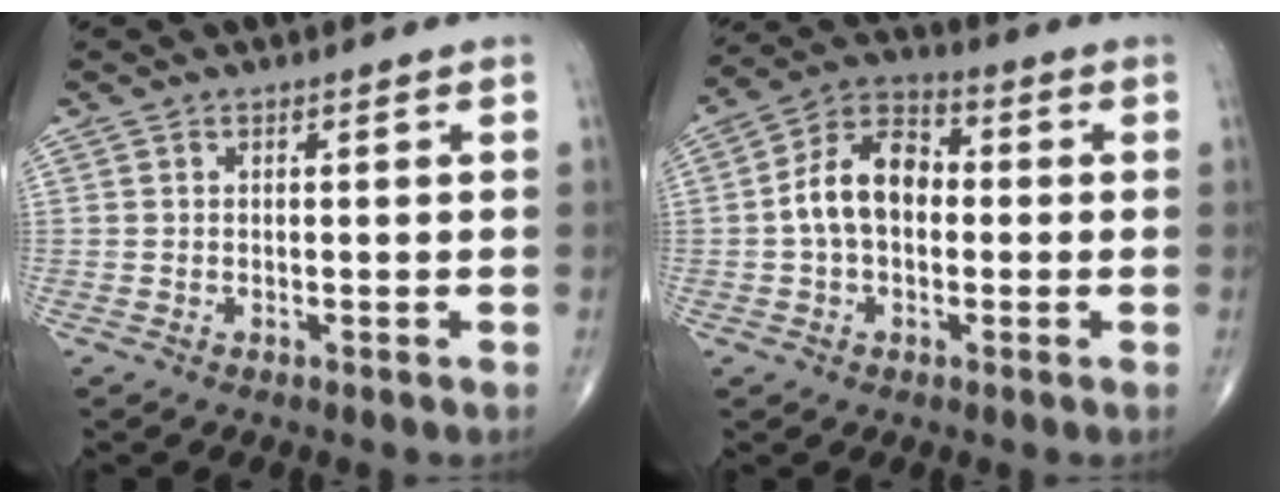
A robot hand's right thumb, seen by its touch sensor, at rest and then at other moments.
{"total": 10.5, "force": [-0.2, 7.0, 7.8], "torque": [-0.129, 0.031, -0.016]}